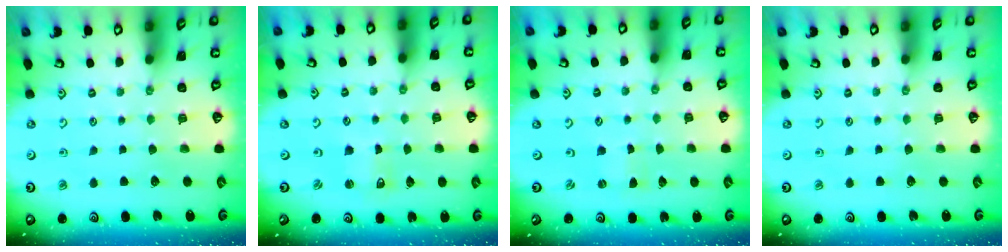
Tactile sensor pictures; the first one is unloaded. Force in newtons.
{"total": 1.0, "press": 1.0, "slide": 0.2}
{"total": 0.0}
{"total": 0.0}